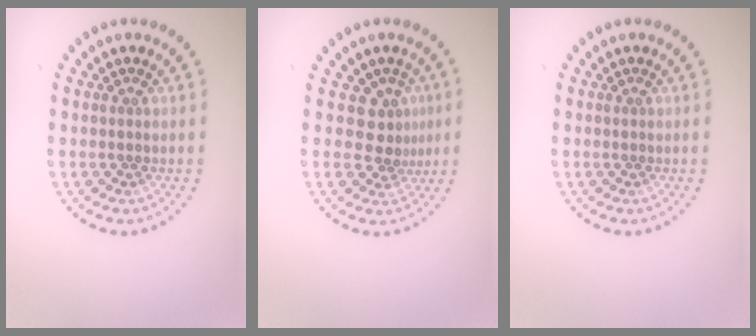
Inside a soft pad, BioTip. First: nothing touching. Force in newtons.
{"total": 2.5, "press": 2.0, "slide": 1.5}
{"total": 0.0}